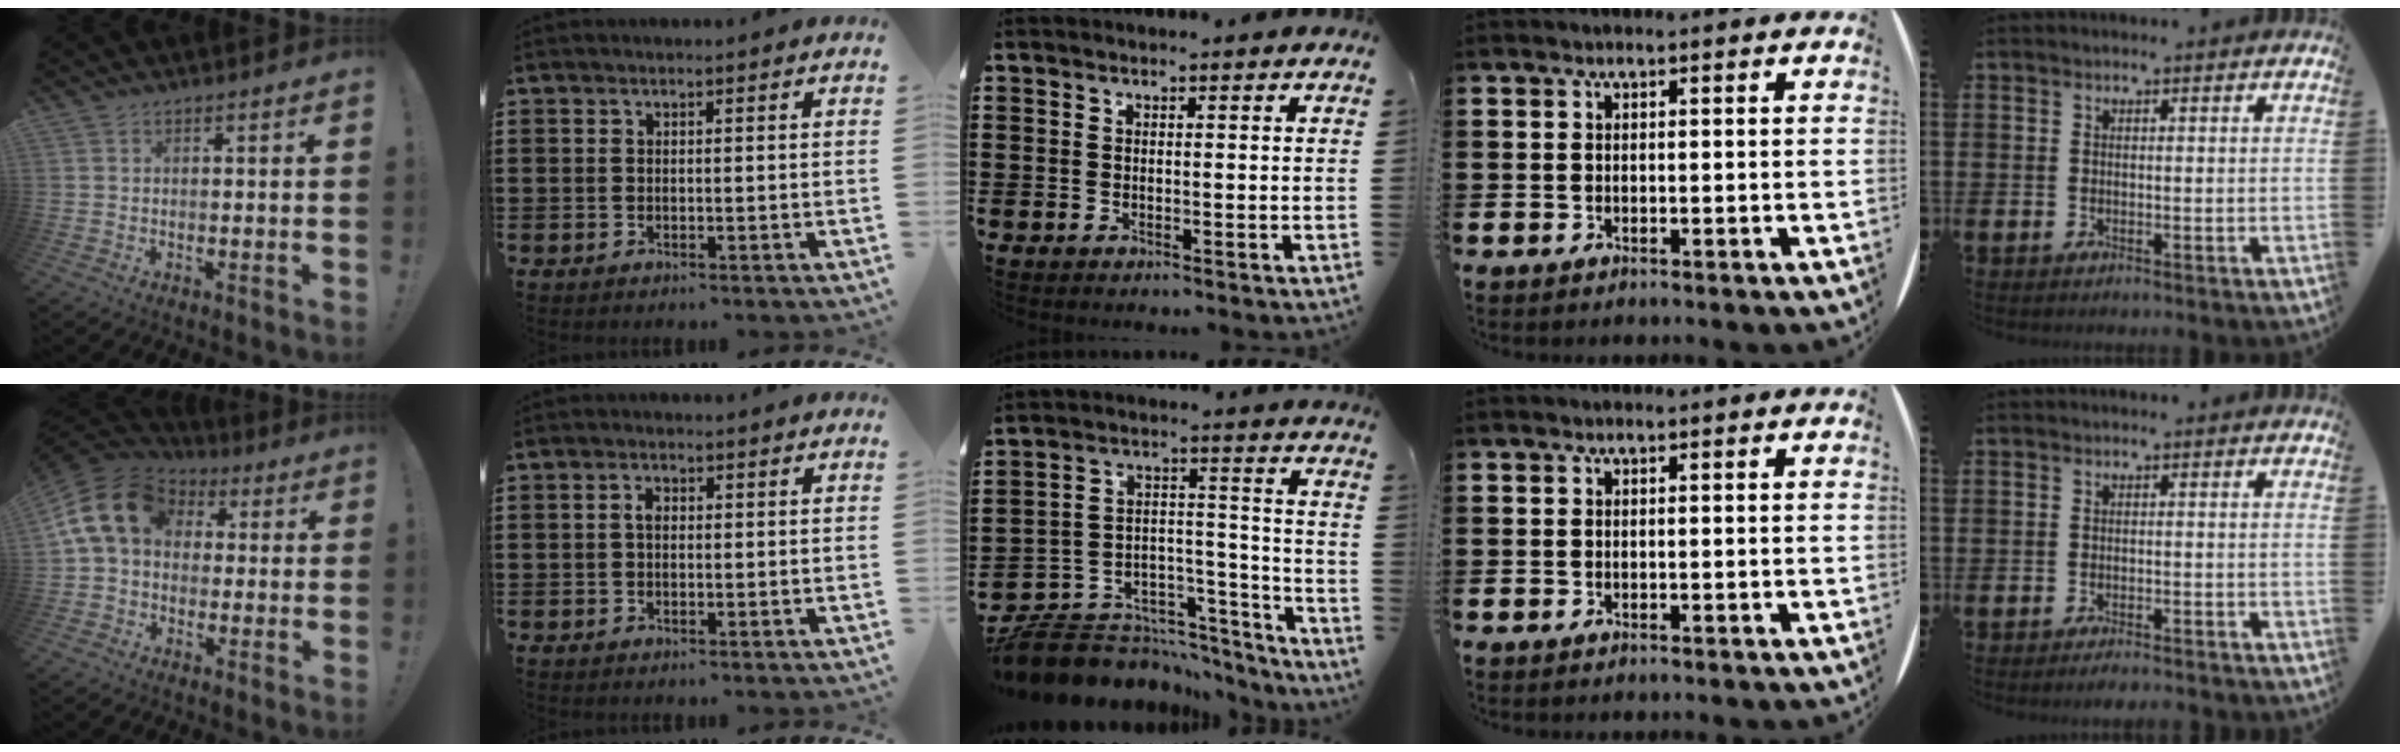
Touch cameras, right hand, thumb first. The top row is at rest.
{"thumb": {"total": 14.2, "force": [3.3, 10.5, 9.0], "torque": [-0.161, 0.008, 0.067]}, "index": {"total": 1.7, "force": [0.1, 0.9, 1.4], "torque": [-0.028, 0.005, 0.000]}, "middle": {"total": 7.8, "force": [-7.1, 3.2, 0.7], "torque": [-0.017, 0.012, -0.134]}, "little": {"total": 1.3, "force": [-1.3, 0.0, 0.4], "torque": [-0.008, -0.001, -0.025]}}